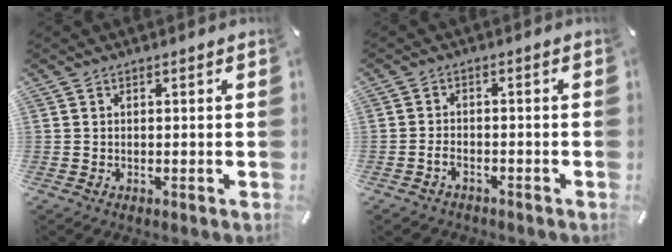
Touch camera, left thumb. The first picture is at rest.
{"total": 2.8, "force": [-1.7, 1.8, 1.3], "torque": [-0.032, 0.007, -0.036]}